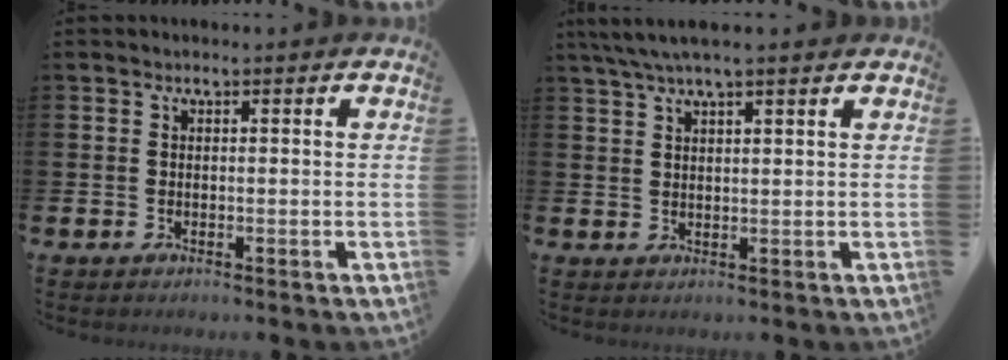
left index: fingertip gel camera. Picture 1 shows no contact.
{"total": 4.1, "force": [3.4, 0.5, 2.3], "torque": [-0.052, -0.002, 0.062]}